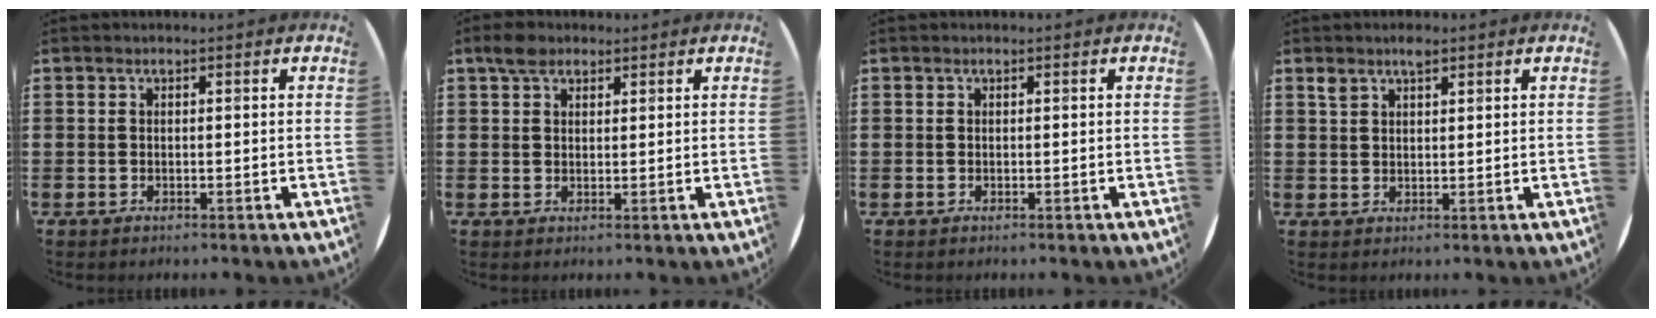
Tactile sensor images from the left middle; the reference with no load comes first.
{"total": 2.8, "force": [2.2, 1.4, 1.0], "torque": [-0.007, 0.001, 0.037]}
{"total": 0.0}
{"total": 2.4, "force": [1.9, 0.9, 1.2], "torque": [-0.018, 0.001, 0.032]}